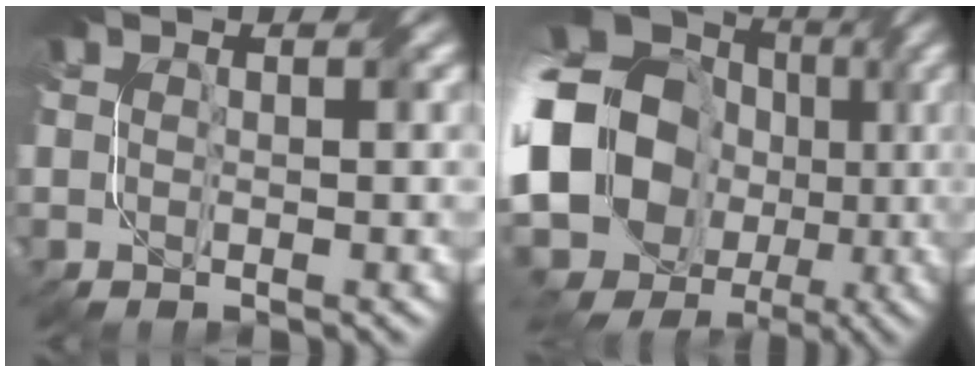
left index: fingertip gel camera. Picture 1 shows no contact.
{"total": 20.1, "force": [-1.3, 17.2, 10.4], "torque": [-0.201, -0.007, -0.063]}